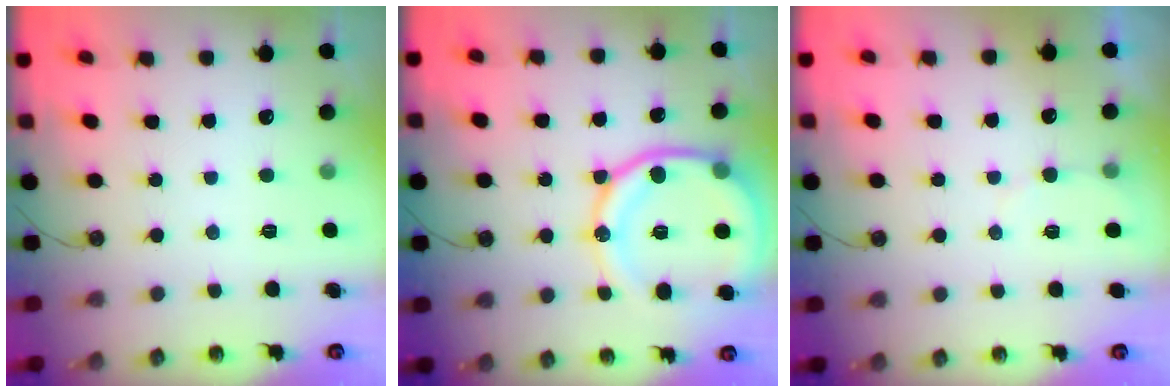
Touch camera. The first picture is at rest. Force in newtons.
{"total": 18.5, "press": 18.4, "slide": 1.9}
{"total": 2.8, "press": 2.8, "slide": 0.3}